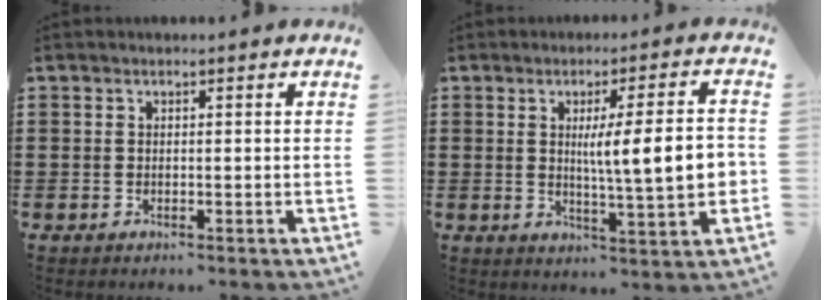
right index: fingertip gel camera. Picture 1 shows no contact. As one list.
[{"total": 9.9, "force": [0.6, 1.3, 9.8], "torque": [-0.160, -0.005, 0.004]}]